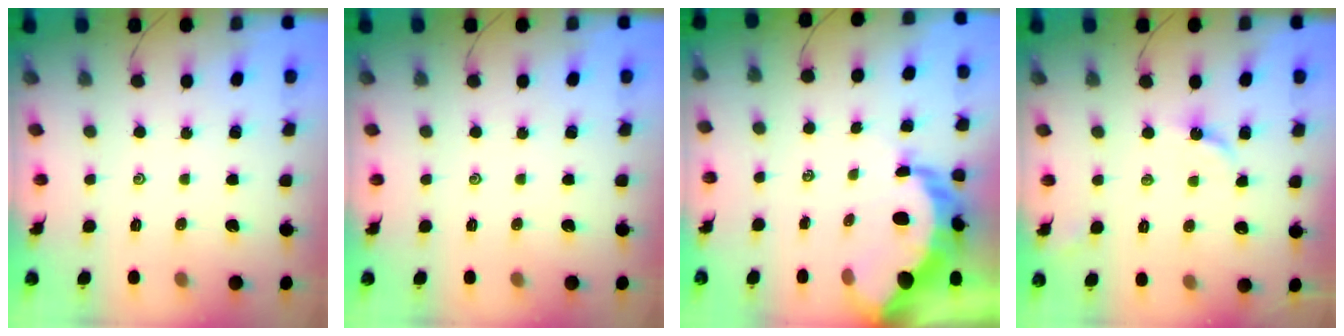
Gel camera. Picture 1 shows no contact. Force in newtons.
{"total": 0.0}
{"total": 10.5, "press": 10.4, "slide": 1.4}
{"total": 3.5, "press": 3.5, "slide": 0.3}